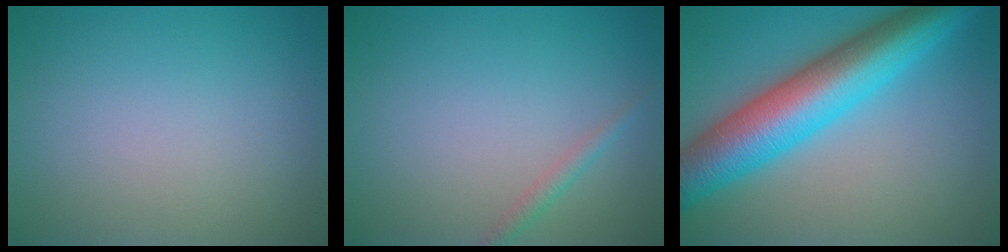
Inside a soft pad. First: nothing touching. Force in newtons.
{"total": 1.2, "press": 1.2, "slide": 0.1}
{"total": 10.3, "press": 10.3, "slide": 0.2}